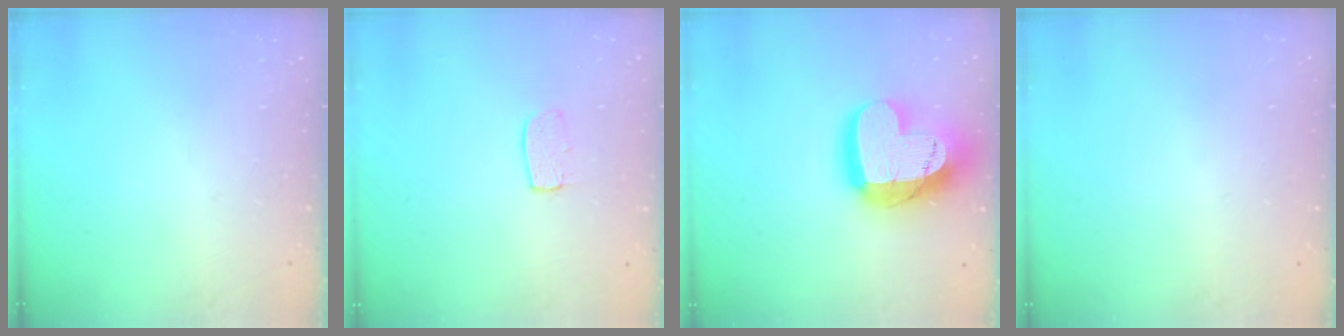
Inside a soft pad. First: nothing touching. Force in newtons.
{"total": 5.6, "press": 5.6, "slide": 0.4}
{"total": 24.2, "press": 24.1, "slide": 1.8}
{"total": 0.0}